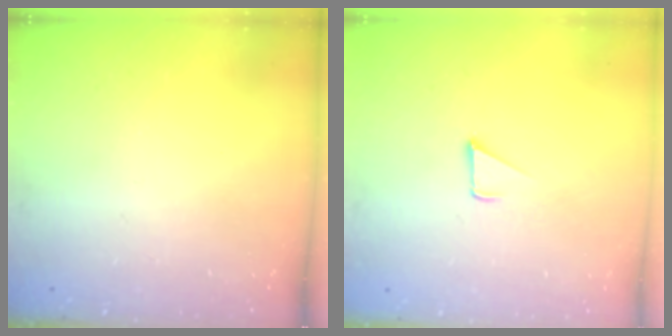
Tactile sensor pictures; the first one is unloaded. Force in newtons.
{"total": 2.3, "press": 2.3, "slide": 0.2}